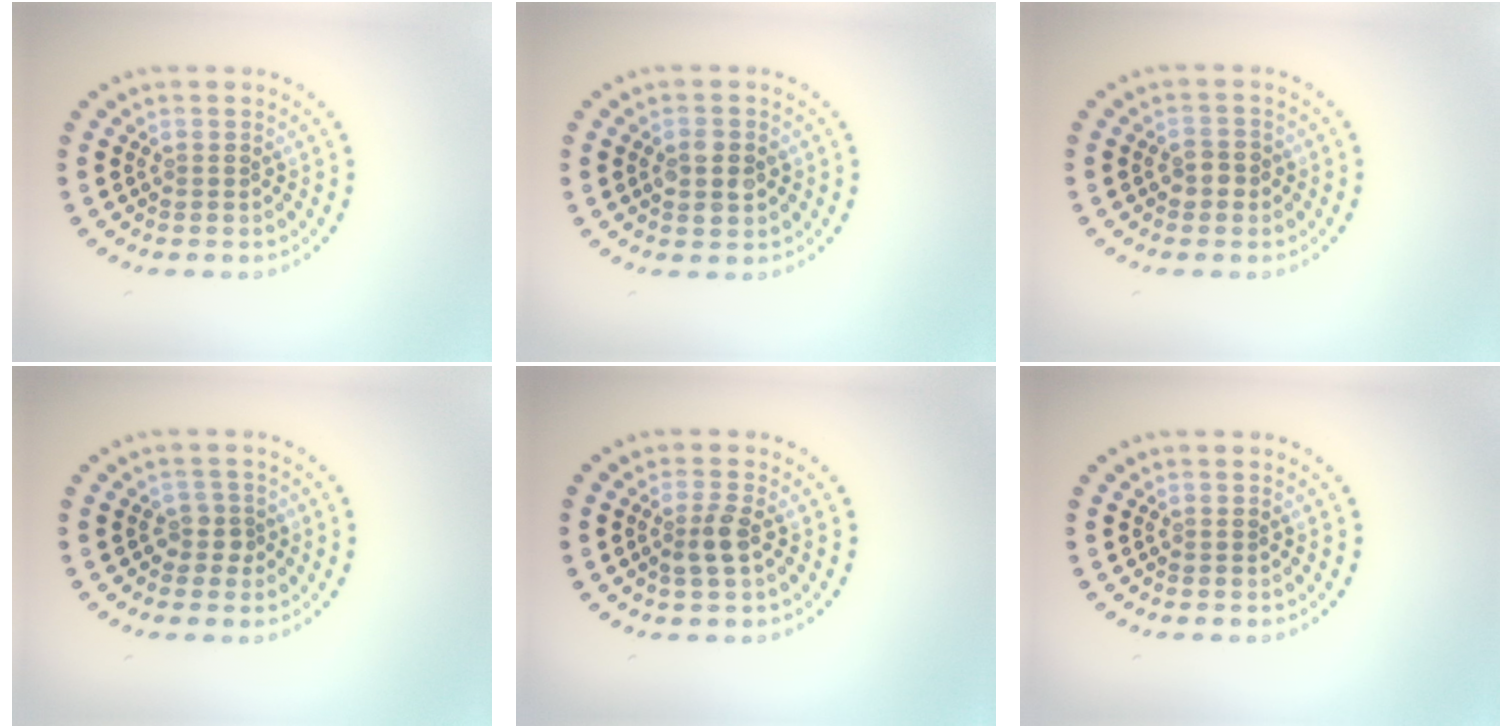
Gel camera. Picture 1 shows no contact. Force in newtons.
{"total": 2.9, "press": 2.9, "slide": 0.2}
{"total": 1.6, "press": 1.6, "slide": 0.2}
{"total": 1.6, "press": 1.4, "slide": 0.9}
{"total": 2.2, "press": 2.0, "slide": 0.8}
{"total": 0.0}